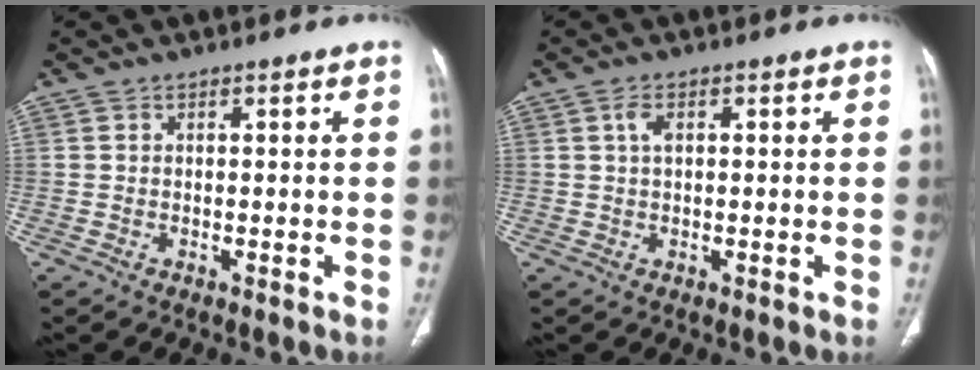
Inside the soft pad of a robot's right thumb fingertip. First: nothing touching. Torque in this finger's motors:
{"motor_torque": [0.68, 0.47, 0.25, -0.10, 0.00]}